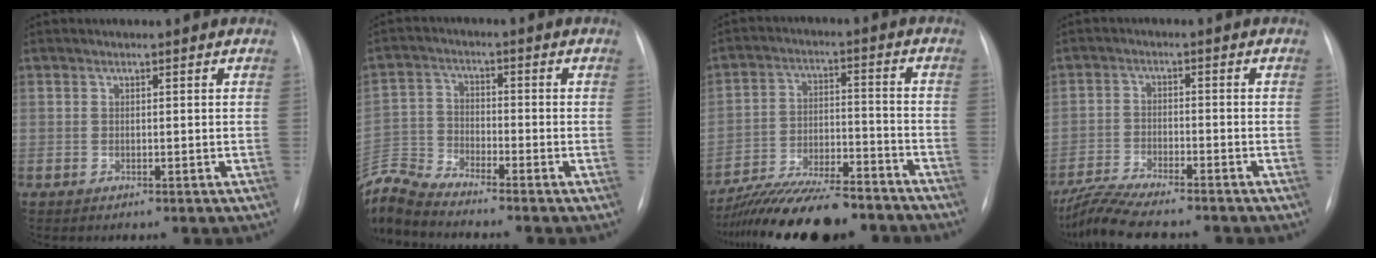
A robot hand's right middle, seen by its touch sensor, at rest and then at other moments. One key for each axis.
{"total": 8.7, "fx": -8.6, "fy": -1.0, "fz": 1.1, "tx": -0.036, "ty": 0.004, "tz": -0.174}
{"total": 16.7, "fx": -14.7, "fy": 3.2, "fz": 7.2, "tx": -0.130, "ty": 0.007, "tz": -0.237}
{"total": 10.3, "fx": -9.1, "fy": 1.1, "fz": 4.8, "tx": -0.089, "ty": -0.022, "tz": -0.151}